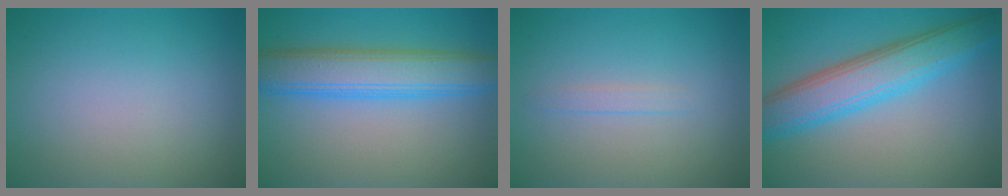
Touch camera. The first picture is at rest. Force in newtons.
{"total": 6.5, "press": 6.5, "slide": 0.1}
{"total": 0.8, "press": 0.8, "slide": 0.2}
{"total": 6.7, "press": 6.7, "slide": 0.4}